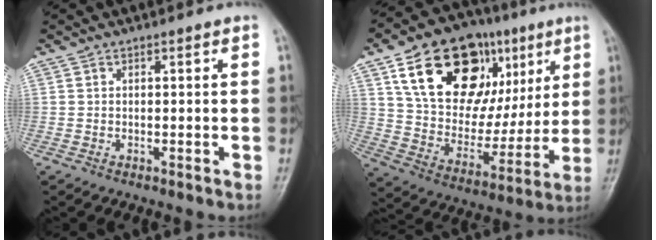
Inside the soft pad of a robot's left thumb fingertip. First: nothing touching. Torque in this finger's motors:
{"motor_torque": [2.55, 2.46, 1.97, -0.80, 0.43]}